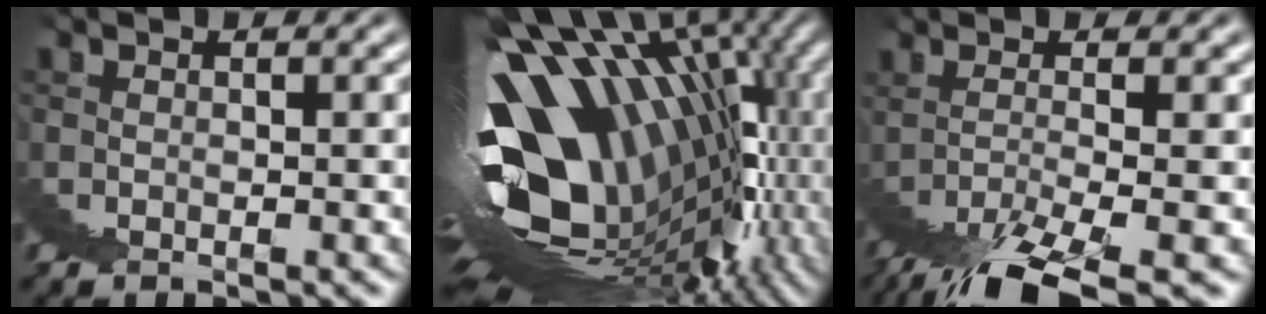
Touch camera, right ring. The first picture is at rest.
{"total": 28.8, "force": [-2.4, 14.6, 24.7], "torque": [-0.290, -0.005, -0.022]}
{"total": 4.9, "force": [-0.4, -0.7, 4.8], "torque": [-0.084, 0.014, -0.008]}